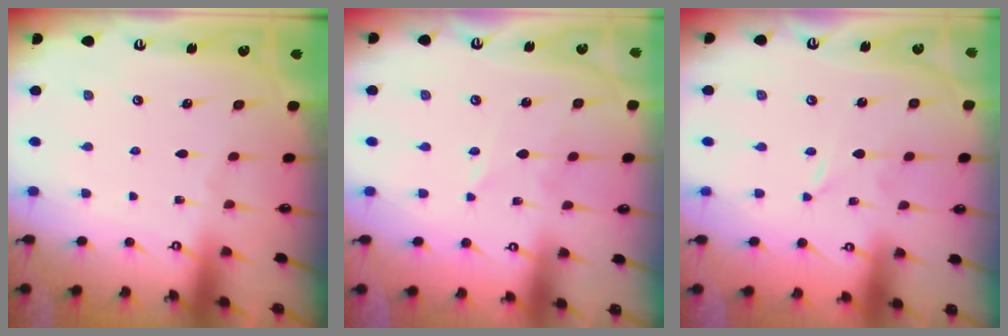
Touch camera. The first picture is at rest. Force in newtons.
{"total": 2.6, "press": 2.6, "slide": 0.2}
{"total": 0.0}